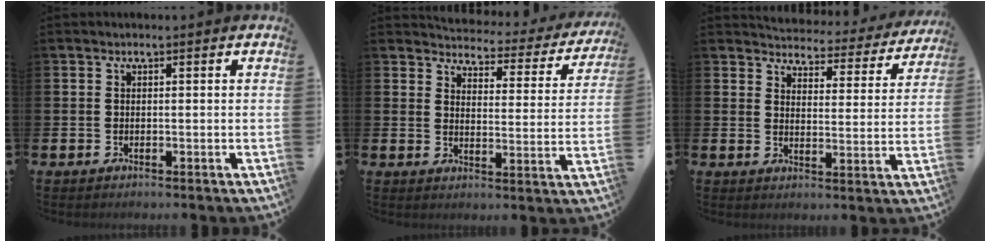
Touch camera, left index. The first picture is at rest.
{"total": 3.5, "force": [3.2, 1.2, 0.6], "torque": [-0.021, -0.035, 0.046]}
{"total": 4.3, "force": [4.1, 0.9, 0.3], "torque": [-0.010, -0.042, 0.064]}